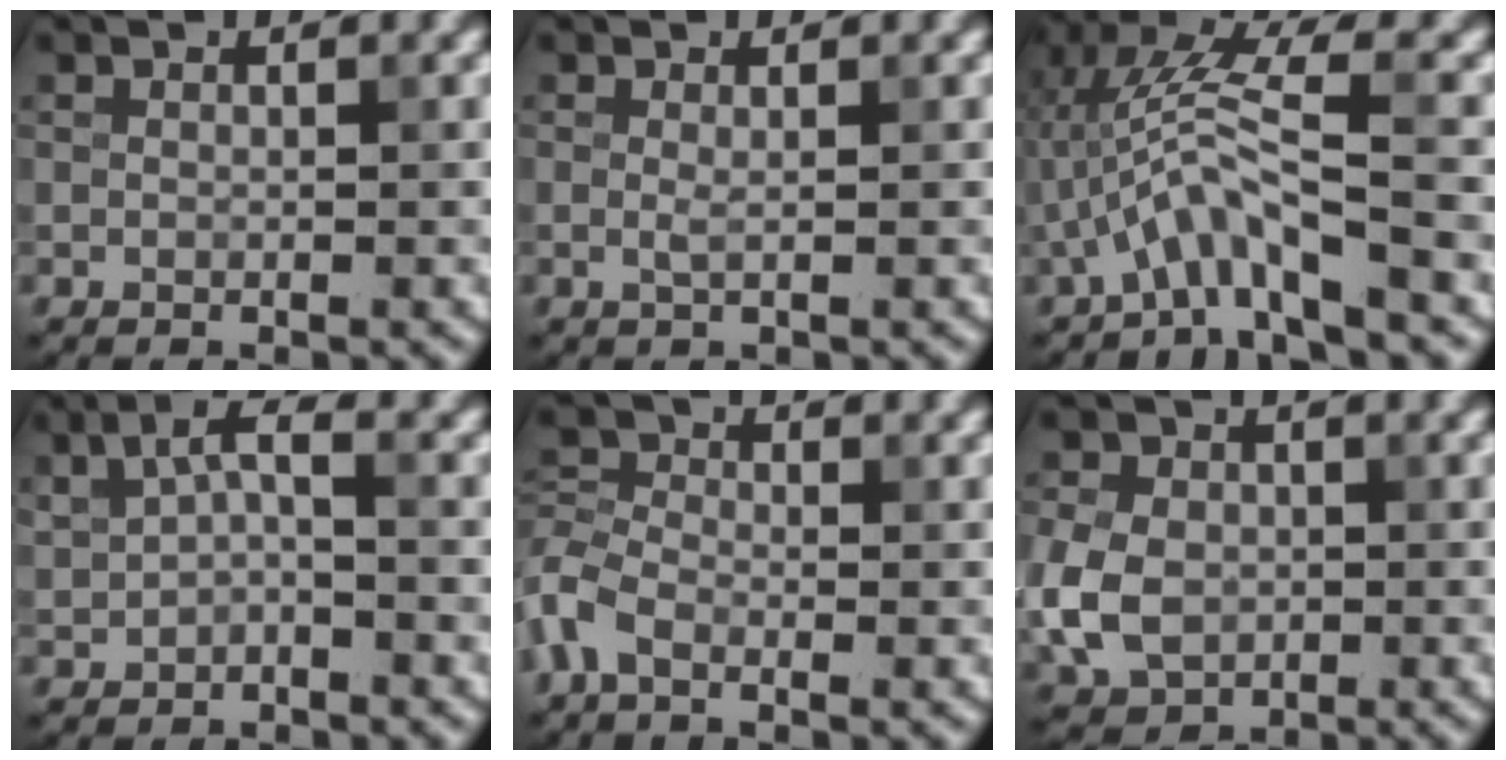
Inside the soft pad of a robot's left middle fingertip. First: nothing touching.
{"total": 0.7, "force": [0.0, 0.1, 0.7], "torque": [-0.016, -0.002, 0.000]}
{"total": 5.5, "force": [-2.2, 0.8, 4.9], "torque": [-0.105, 0.019, -0.043]}
{"total": 2.9, "force": [0.4, 1.5, 2.5], "torque": [-0.049, 0.008, 0.005]}
{"total": 3.6, "force": [-1.9, 2.1, 2.2], "torque": [-0.055, 0.005, -0.058]}
{"total": 6.2, "force": [-0.9, 4.9, 3.7], "torque": [-0.096, -0.002, -0.026]}